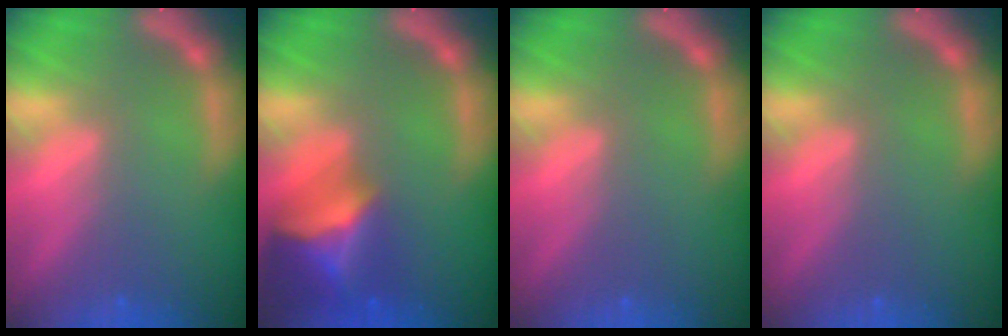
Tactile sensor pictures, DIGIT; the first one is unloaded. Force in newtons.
{"total": 8.0}
{"total": 0.0}
{"total": 0.0}